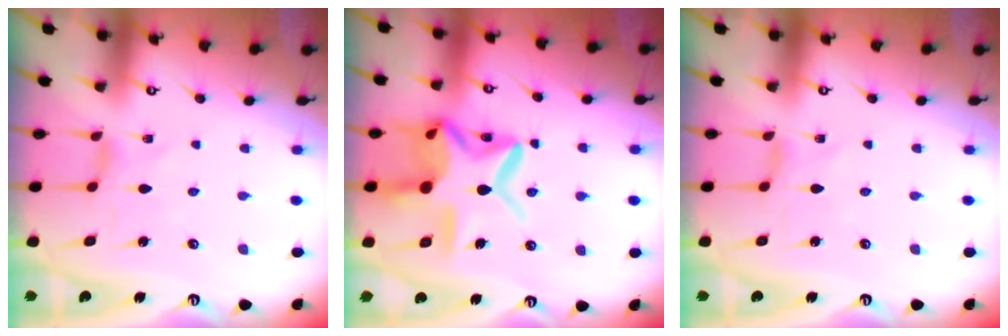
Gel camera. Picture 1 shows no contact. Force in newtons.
{"total": 17.6, "press": 17.5, "slide": 1.5}
{"total": 0.0}